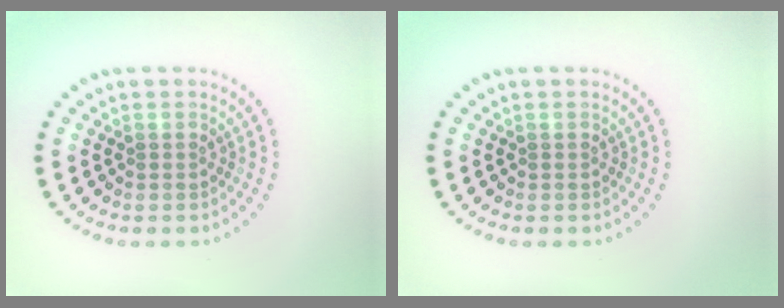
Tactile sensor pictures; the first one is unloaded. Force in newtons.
{"total": 0.0}